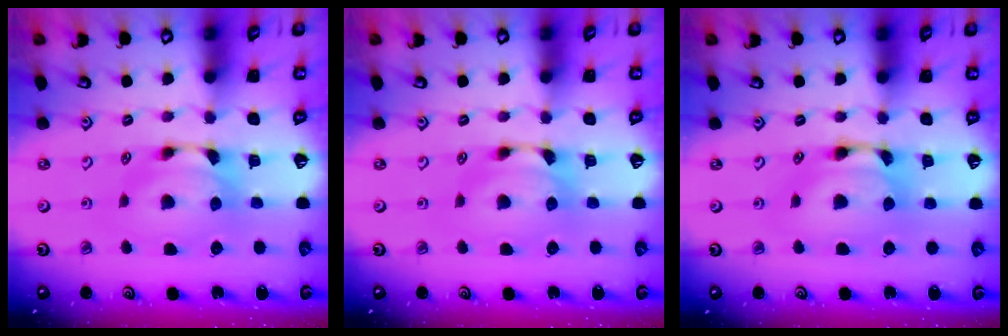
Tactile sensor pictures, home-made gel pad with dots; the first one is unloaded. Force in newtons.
{"total": 0.0}
{"total": 2.0, "press": 2.0, "slide": 0.1}